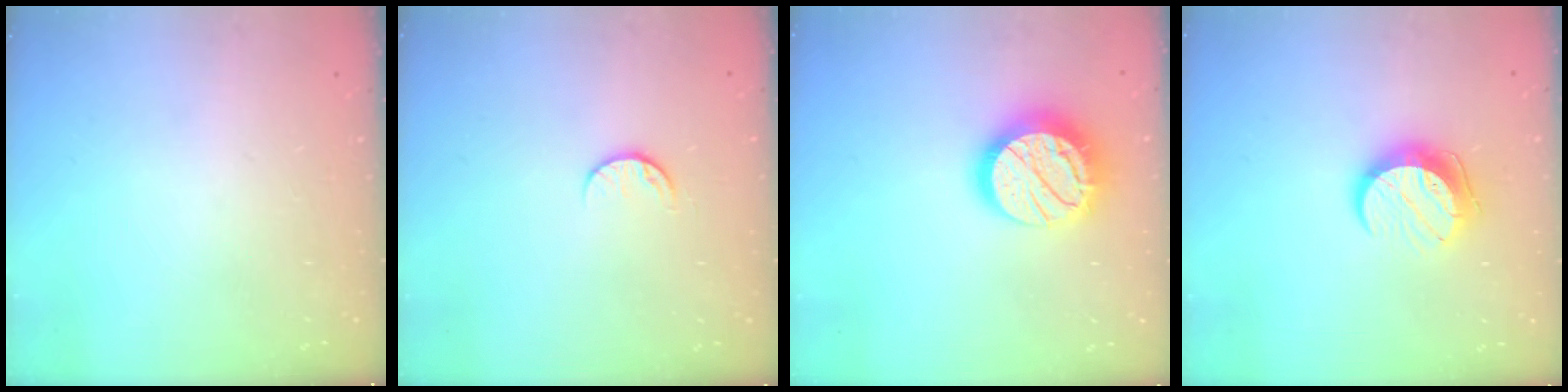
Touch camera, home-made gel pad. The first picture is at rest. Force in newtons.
{"total": 7.0, "press": 6.9, "slide": 0.8}
{"total": 17.9, "press": 17.9, "slide": 1.0}
{"total": 10.3, "press": 10.2, "slide": 0.4}